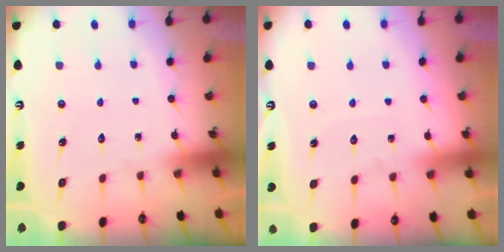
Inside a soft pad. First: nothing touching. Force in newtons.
{"total": 2.4, "press": 2.4, "slide": 0.3}